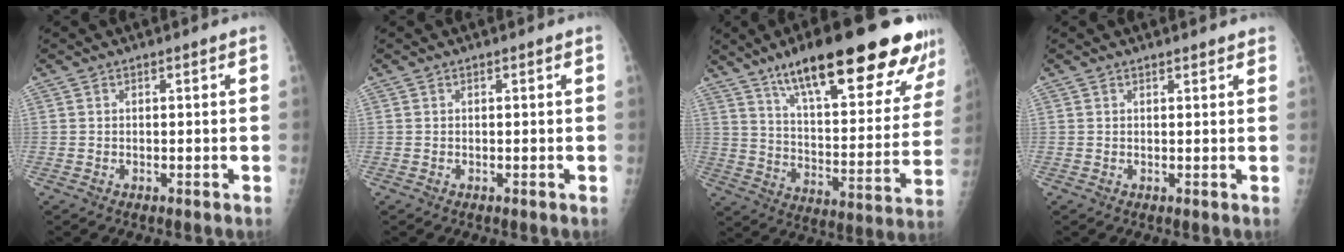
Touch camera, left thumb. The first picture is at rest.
{"total": 0.0}
{"total": 28.8, "force": [19.2, 7.5, 20.1], "torque": [-0.256, -0.054, 0.288]}
{"total": 1.5, "force": [1.4, 0.5, 0.6], "torque": [-0.002, -0.002, 0.016]}